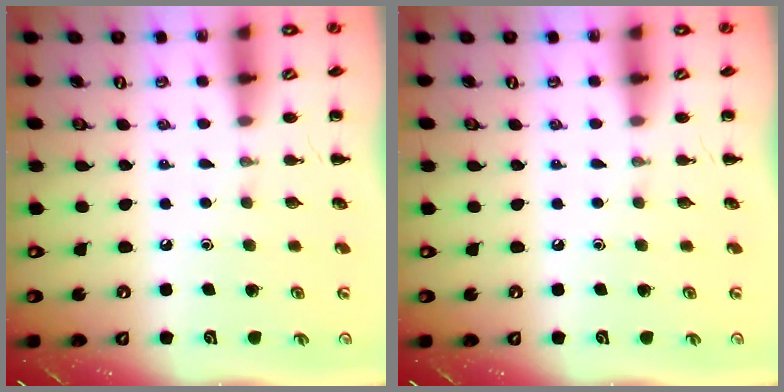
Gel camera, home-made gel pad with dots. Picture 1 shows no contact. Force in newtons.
{"total": 0.0}